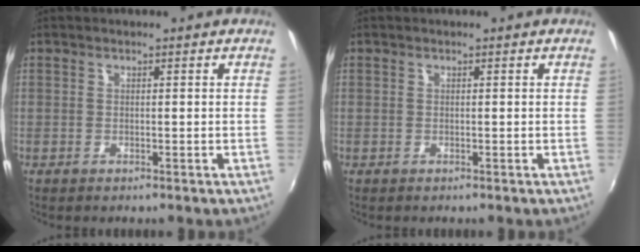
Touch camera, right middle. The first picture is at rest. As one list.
[{"total": 0.0}]